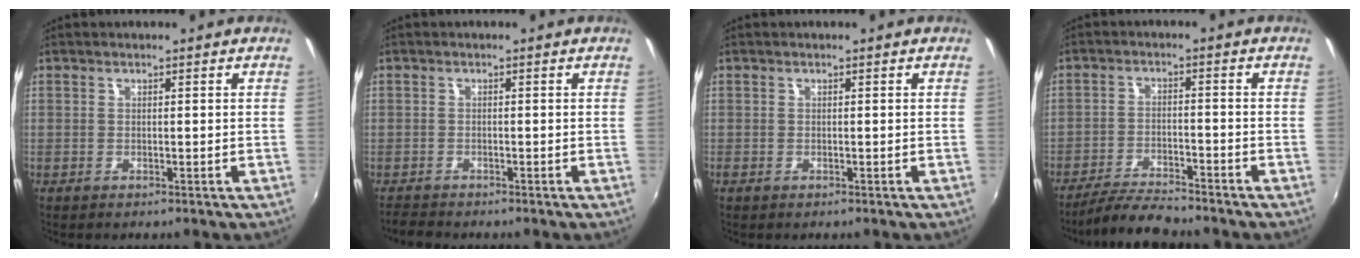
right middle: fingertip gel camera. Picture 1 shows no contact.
{"total": 2.1, "force": [-1.9, 0.9, -0.1], "torque": [-0.006, 0.000, -0.039]}
{"total": 0.0}
{"total": 7.8, "force": [-7.2, 0.7, 2.9], "torque": [-0.077, -0.008, -0.130]}